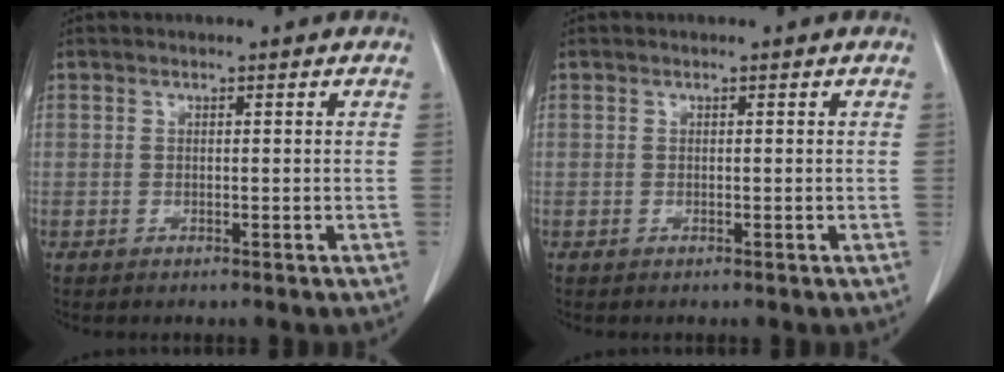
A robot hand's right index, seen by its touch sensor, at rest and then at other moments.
{"total": 0.0}